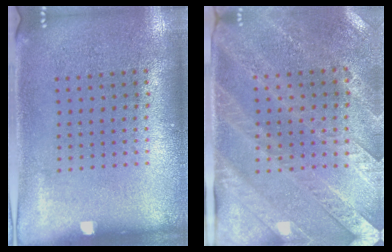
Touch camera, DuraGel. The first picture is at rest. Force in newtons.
{"total": 2.7, "press": 2.5, "slide": 1.0}